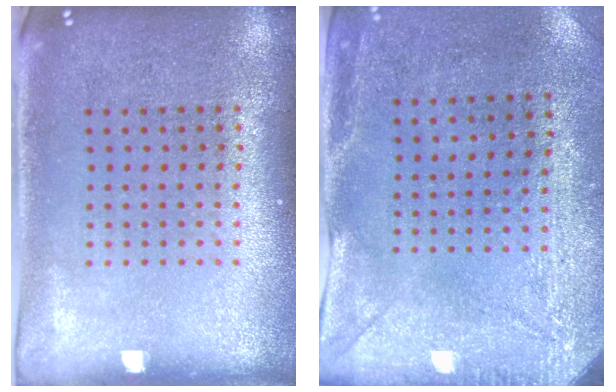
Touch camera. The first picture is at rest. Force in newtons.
{"total": 3.1, "press": 2.4, "slide": 2.0}